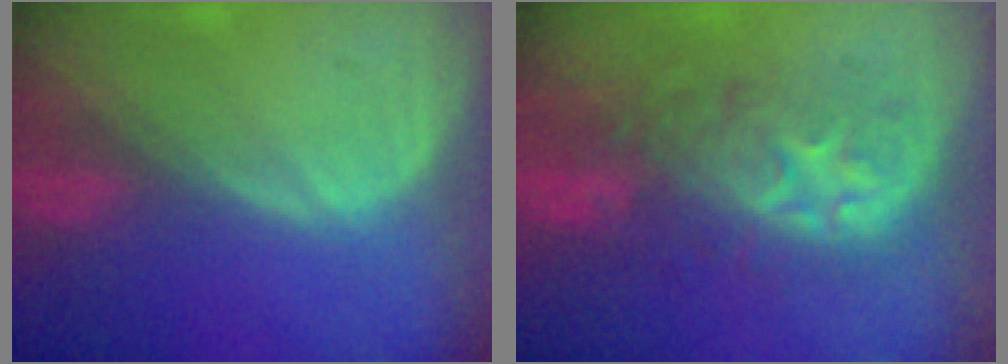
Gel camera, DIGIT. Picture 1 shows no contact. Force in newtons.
{"total": 8.7, "press": 8.6, "slide": 1.7}